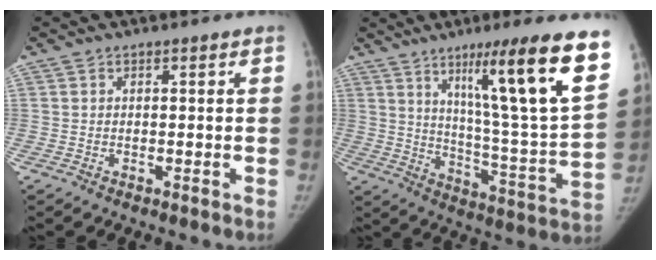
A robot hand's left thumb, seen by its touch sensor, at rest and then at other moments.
{"total": 24.0, "force": [12.3, 1.8, 20.6], "torque": [-0.286, -0.046, 0.189]}